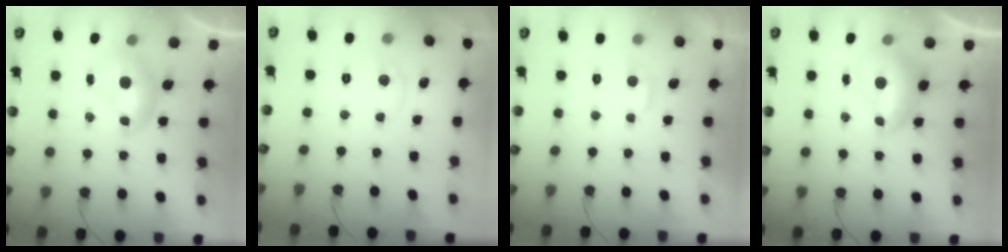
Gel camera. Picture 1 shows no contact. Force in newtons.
{"total": 0.7, "press": 0.2, "slide": 0.7}
{"total": 2.0, "press": 2.0, "slide": 0.4}
{"total": 0.8, "press": 0.7, "slide": 0.4}